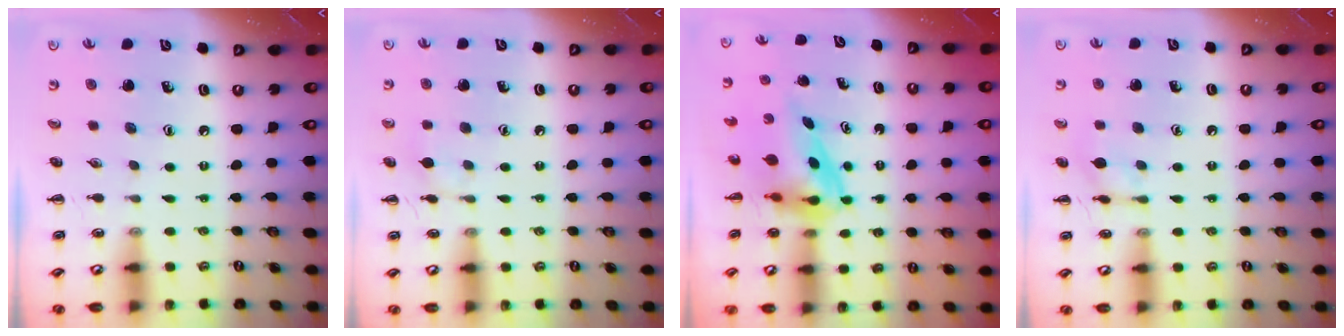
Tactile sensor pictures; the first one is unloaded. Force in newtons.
{"total": 5.9, "press": 5.7, "slide": 1.5}
{"total": 4.0, "press": 3.9, "slide": 0.7}
{"total": 7.3, "press": 7.2, "slide": 0.7}